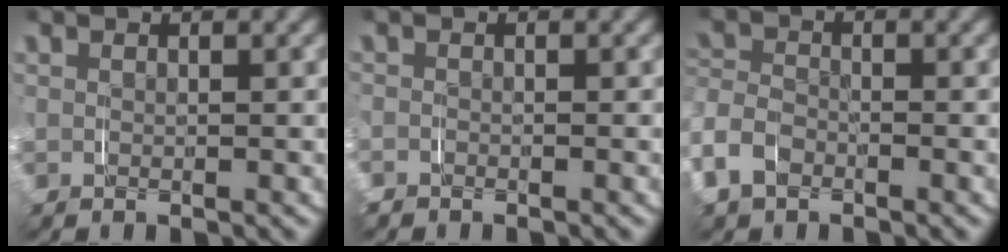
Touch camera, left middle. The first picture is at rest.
{"total": 1.6, "force": [-0.7, 1.4, 0.0], "torque": [-0.017, -0.005, -0.017]}
{"total": 1.9, "force": [-1.4, -0.3, -1.2], "torque": [0.032, 0.012, -0.035]}